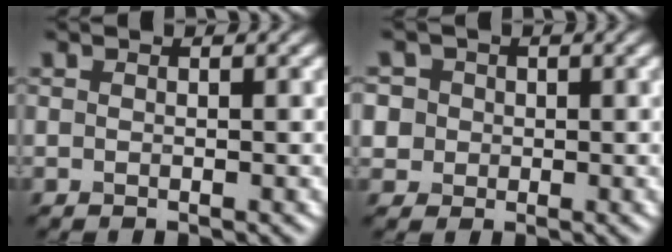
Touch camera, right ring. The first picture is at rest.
{"total": 5.3, "force": [1.5, 4.7, 1.9], "torque": [-0.037, 0.031, 0.006]}